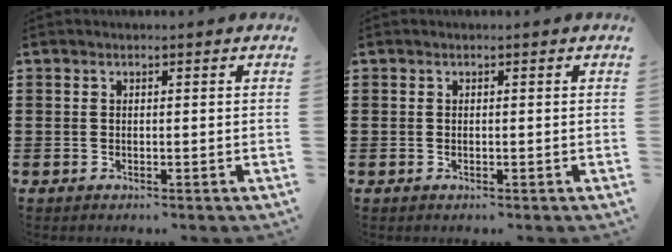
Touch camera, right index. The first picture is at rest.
{"total": 0.0}